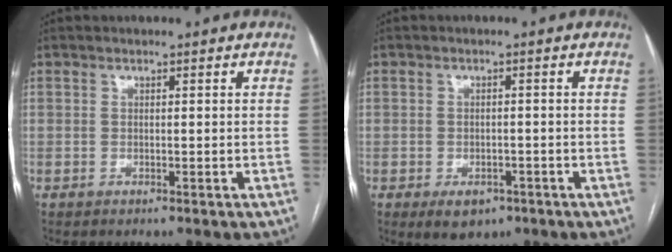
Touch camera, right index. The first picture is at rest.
{"total": 4.2, "force": [-2.4, 2.8, 2.2], "torque": [-0.028, -0.001, -0.023]}